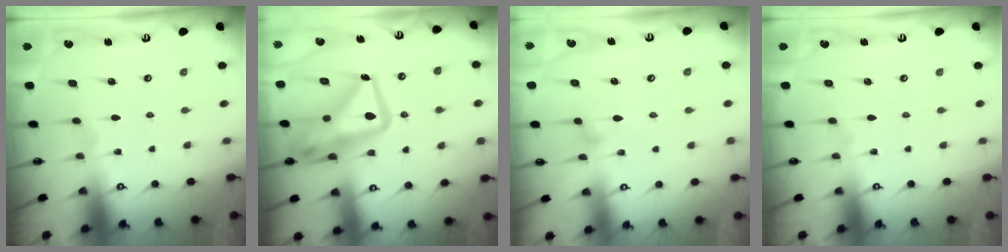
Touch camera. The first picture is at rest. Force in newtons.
{"total": 18.0, "press": 18.0, "slide": 1.7}
{"total": 8.3, "press": 8.3, "slide": 0.5}
{"total": 0.0}